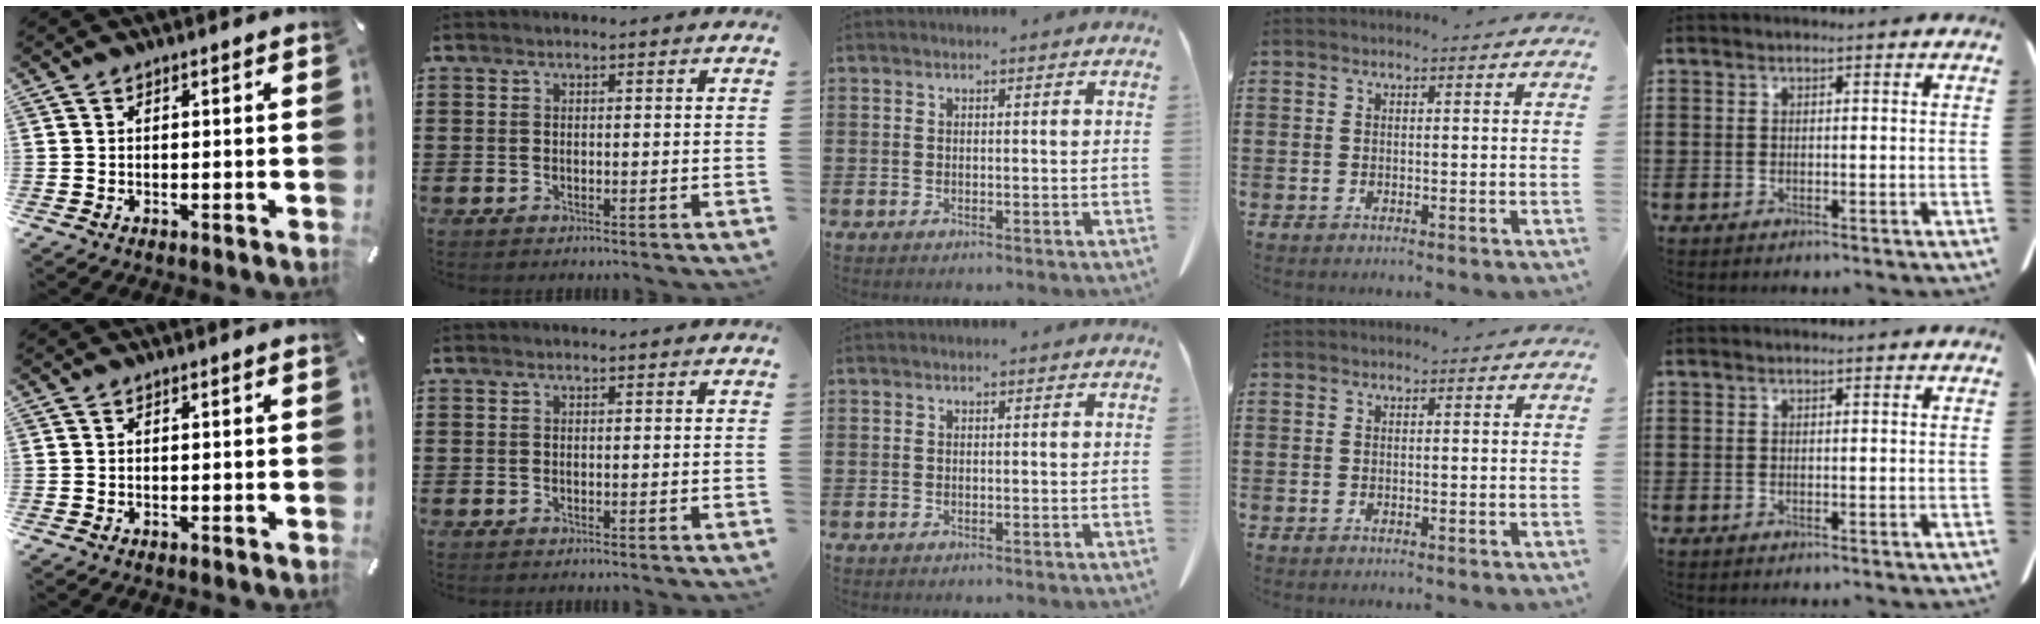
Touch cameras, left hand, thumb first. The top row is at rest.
{}